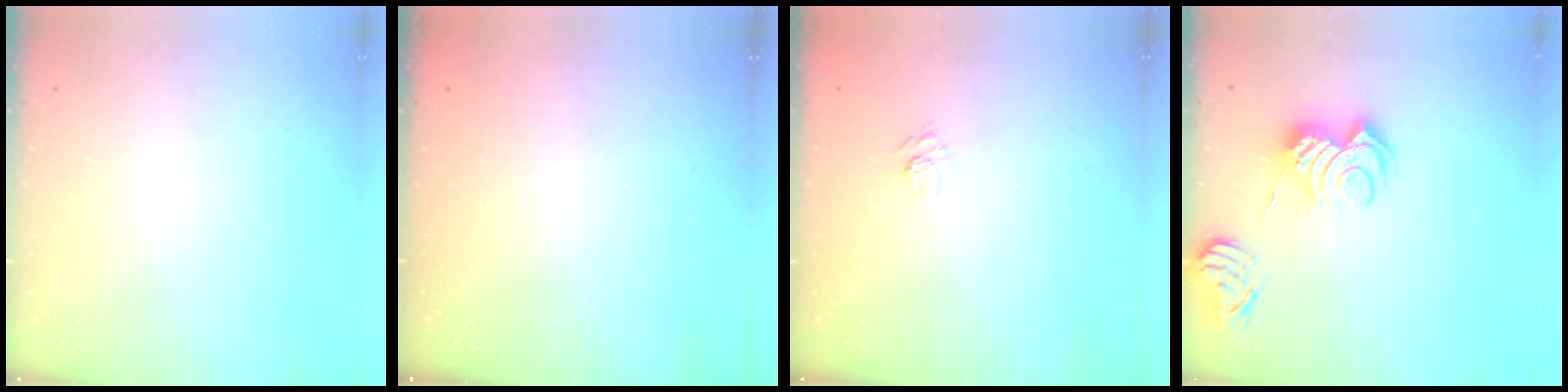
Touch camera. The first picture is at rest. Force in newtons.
{"total": 2.6, "press": 2.5, "slide": 0.9}
{"total": 3.9, "press": 3.6, "slide": 1.4}
{"total": 10.9, "press": 10.8, "slide": 1.1}